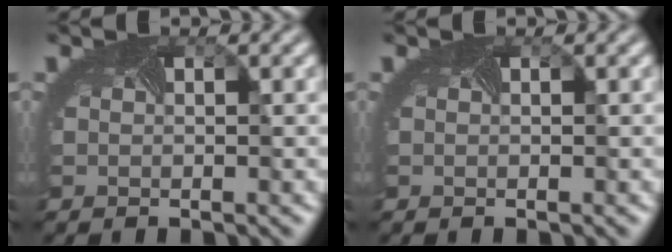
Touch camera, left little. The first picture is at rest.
{"total": 0.0}